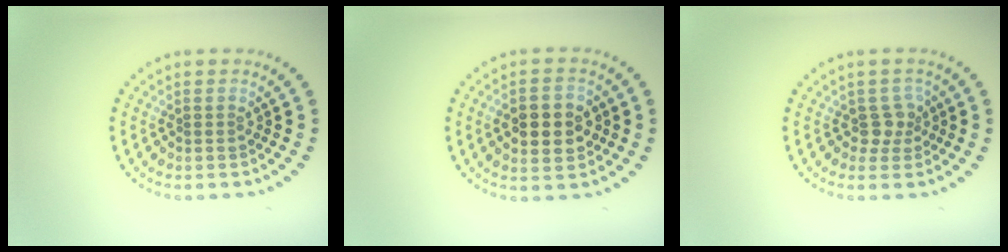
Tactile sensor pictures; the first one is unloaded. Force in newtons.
{"total": 4.9, "press": 4.9, "slide": 0.3}
{"total": 1.7, "press": 1.4, "slide": 1.0}